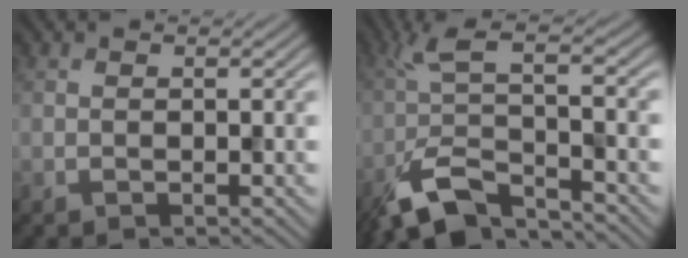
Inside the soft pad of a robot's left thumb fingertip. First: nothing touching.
{"total": 9.8, "force": [-5.8, 2.4, 7.5], "torque": [-0.143, -0.004, -0.122]}